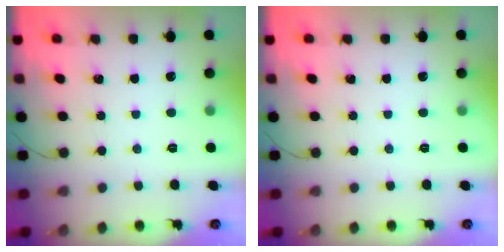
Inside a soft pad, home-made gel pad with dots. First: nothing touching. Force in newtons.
{"total": 0.0}